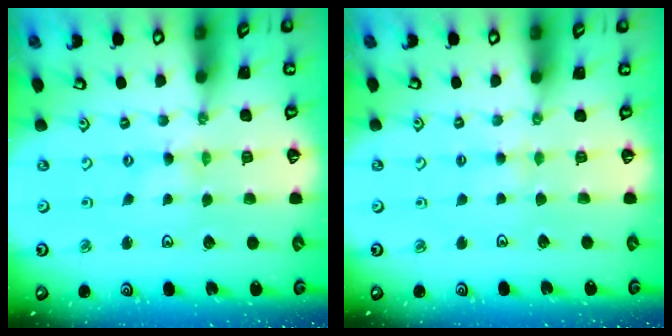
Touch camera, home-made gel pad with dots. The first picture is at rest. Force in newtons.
{"total": 3.3, "press": 3.3, "slide": 0.4}